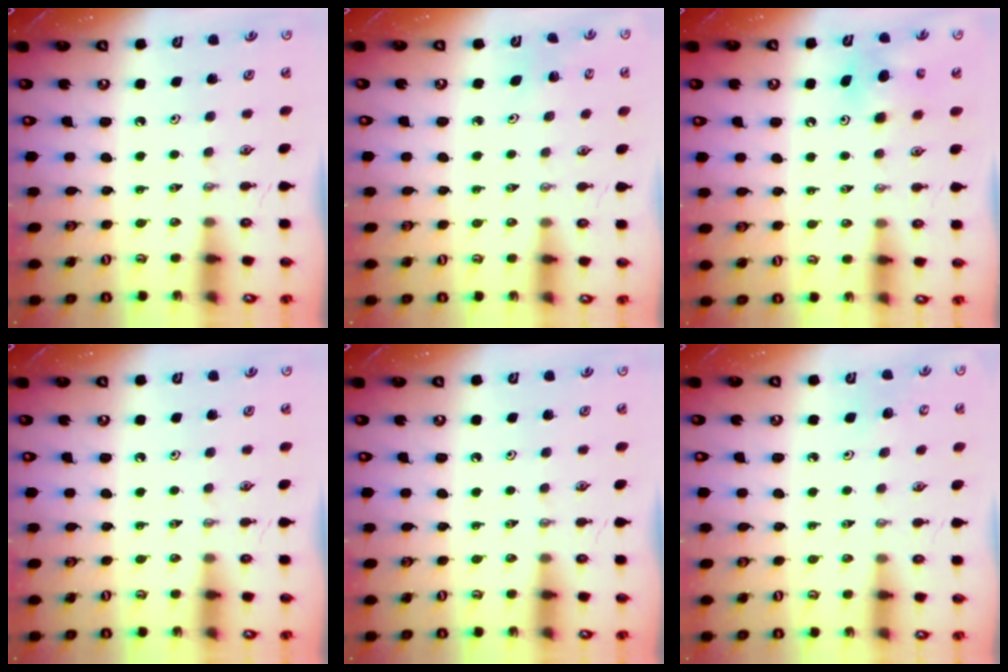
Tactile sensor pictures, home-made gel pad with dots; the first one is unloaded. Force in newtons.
{"total": 2.3, "press": 2.3, "slide": 0.2}
{"total": 6.9, "press": 6.8, "slide": 1.3}
{"total": 0.0}
{"total": 0.0}
{"total": 5.9, "press": 5.8, "slide": 1.2}